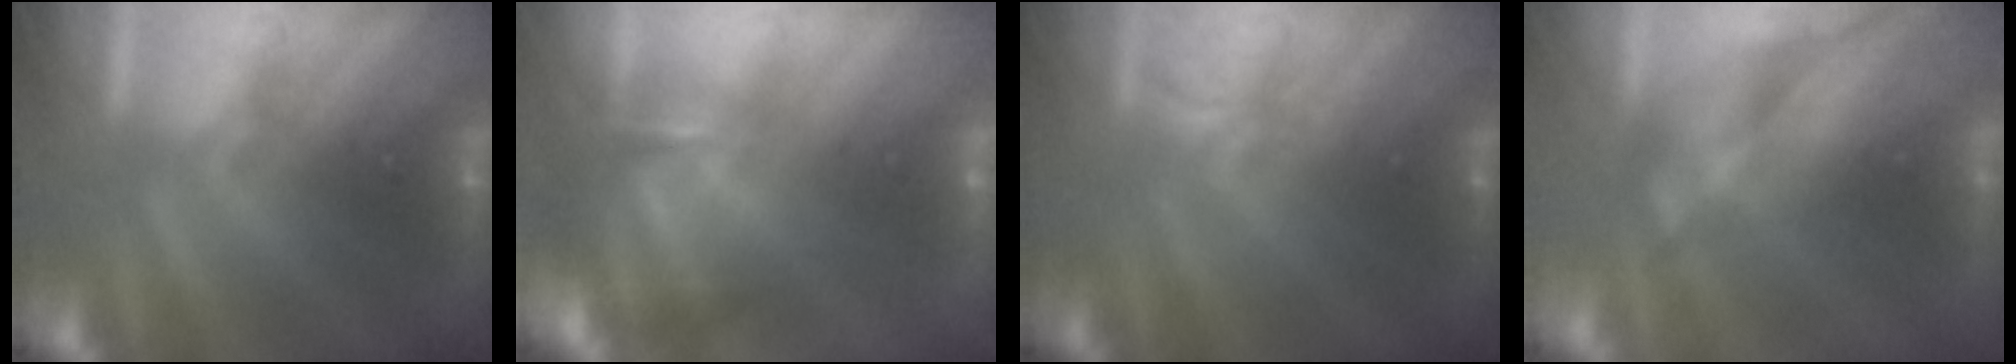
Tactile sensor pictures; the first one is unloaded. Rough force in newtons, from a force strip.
{"total": 7.1}
{"total": 1.8}
{"total": 3.8}